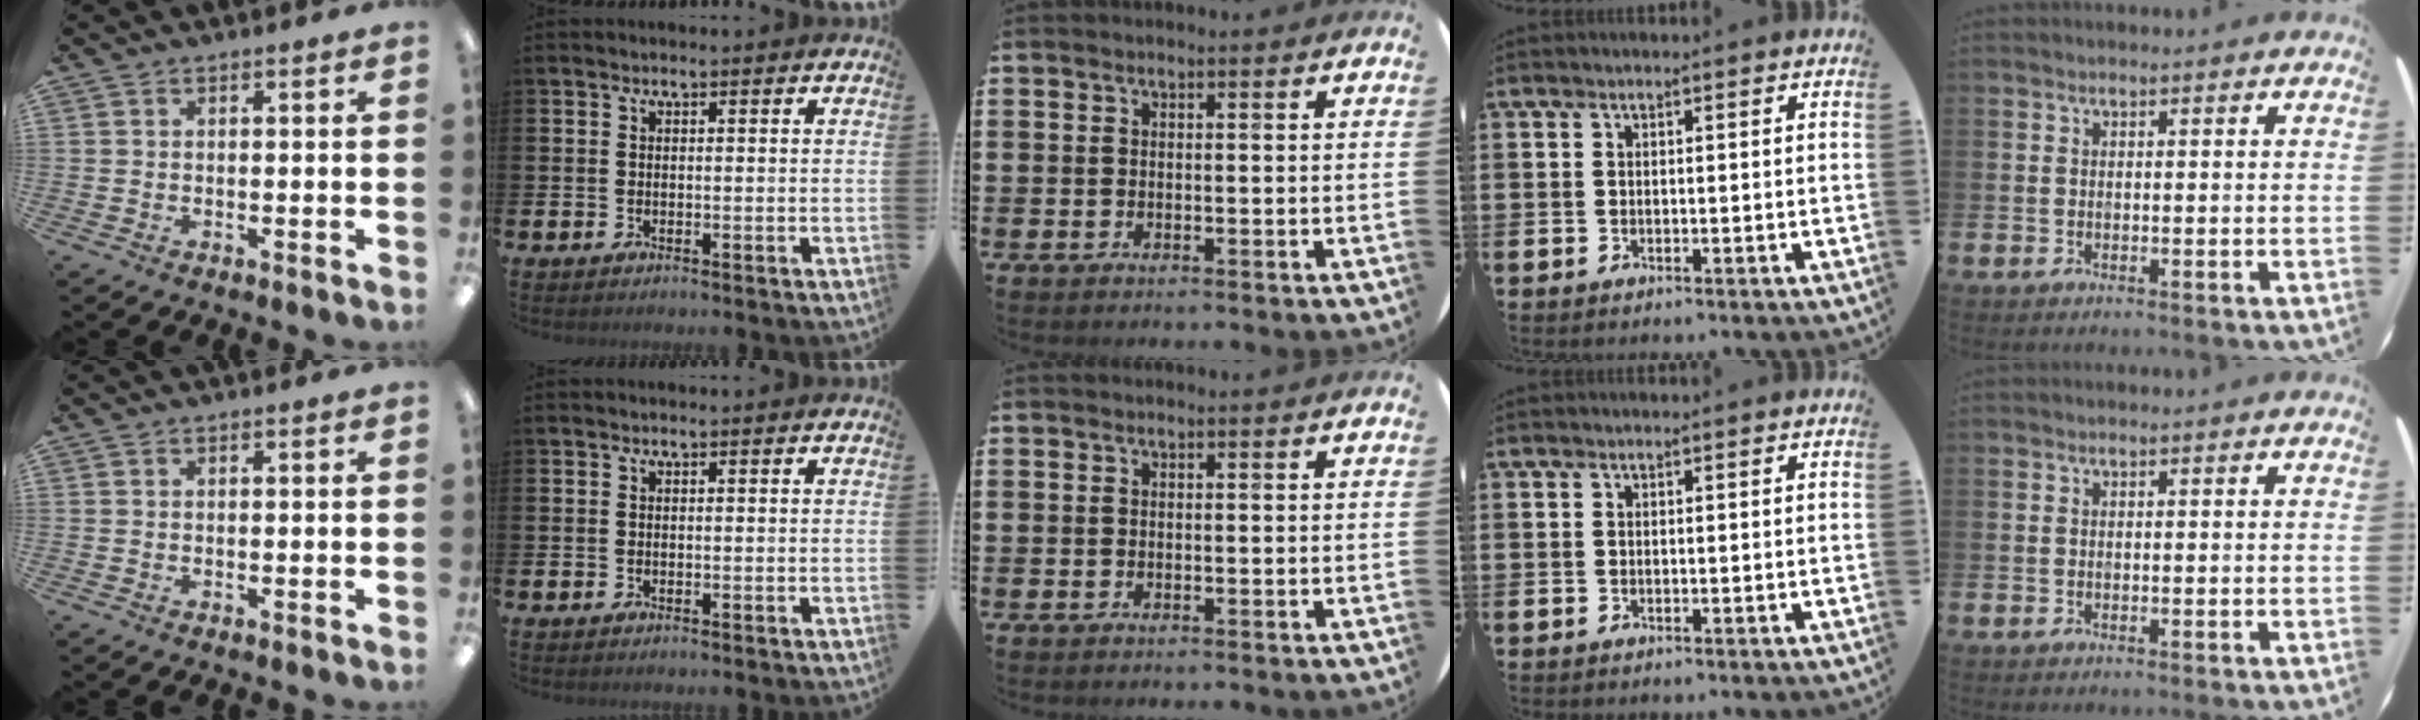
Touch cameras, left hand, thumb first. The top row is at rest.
{}